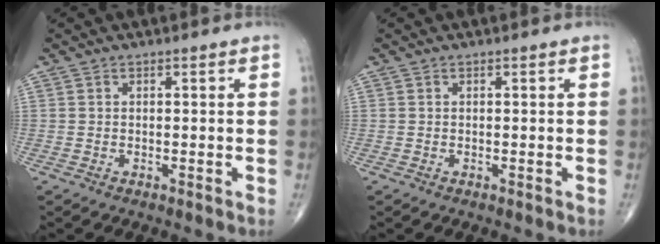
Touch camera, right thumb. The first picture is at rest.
{"total": 0.0}